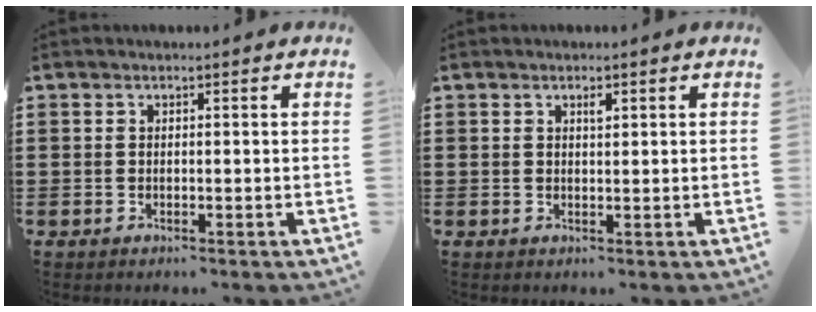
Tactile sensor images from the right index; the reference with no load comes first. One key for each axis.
{"total": 1.2, "fx": 0.6, "fy": 0.5, "fz": 0.9, "tx": -0.018, "ty": 0.003, "tz": 0.011}